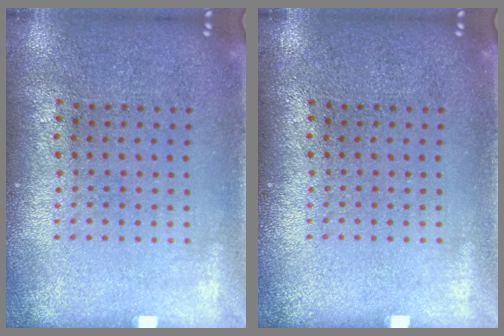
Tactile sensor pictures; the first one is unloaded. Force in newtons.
{"total": 0.0}